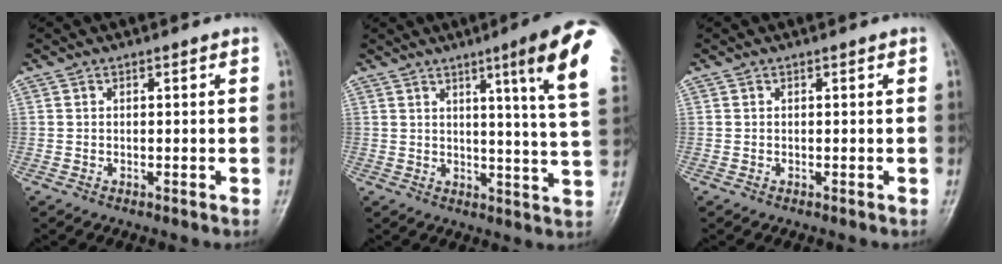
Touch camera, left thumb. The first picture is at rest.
{"total": 14.6, "force": [6.6, 0.4, 13.0], "torque": [-0.163, -0.034, 0.078]}
{"total": 0.0}